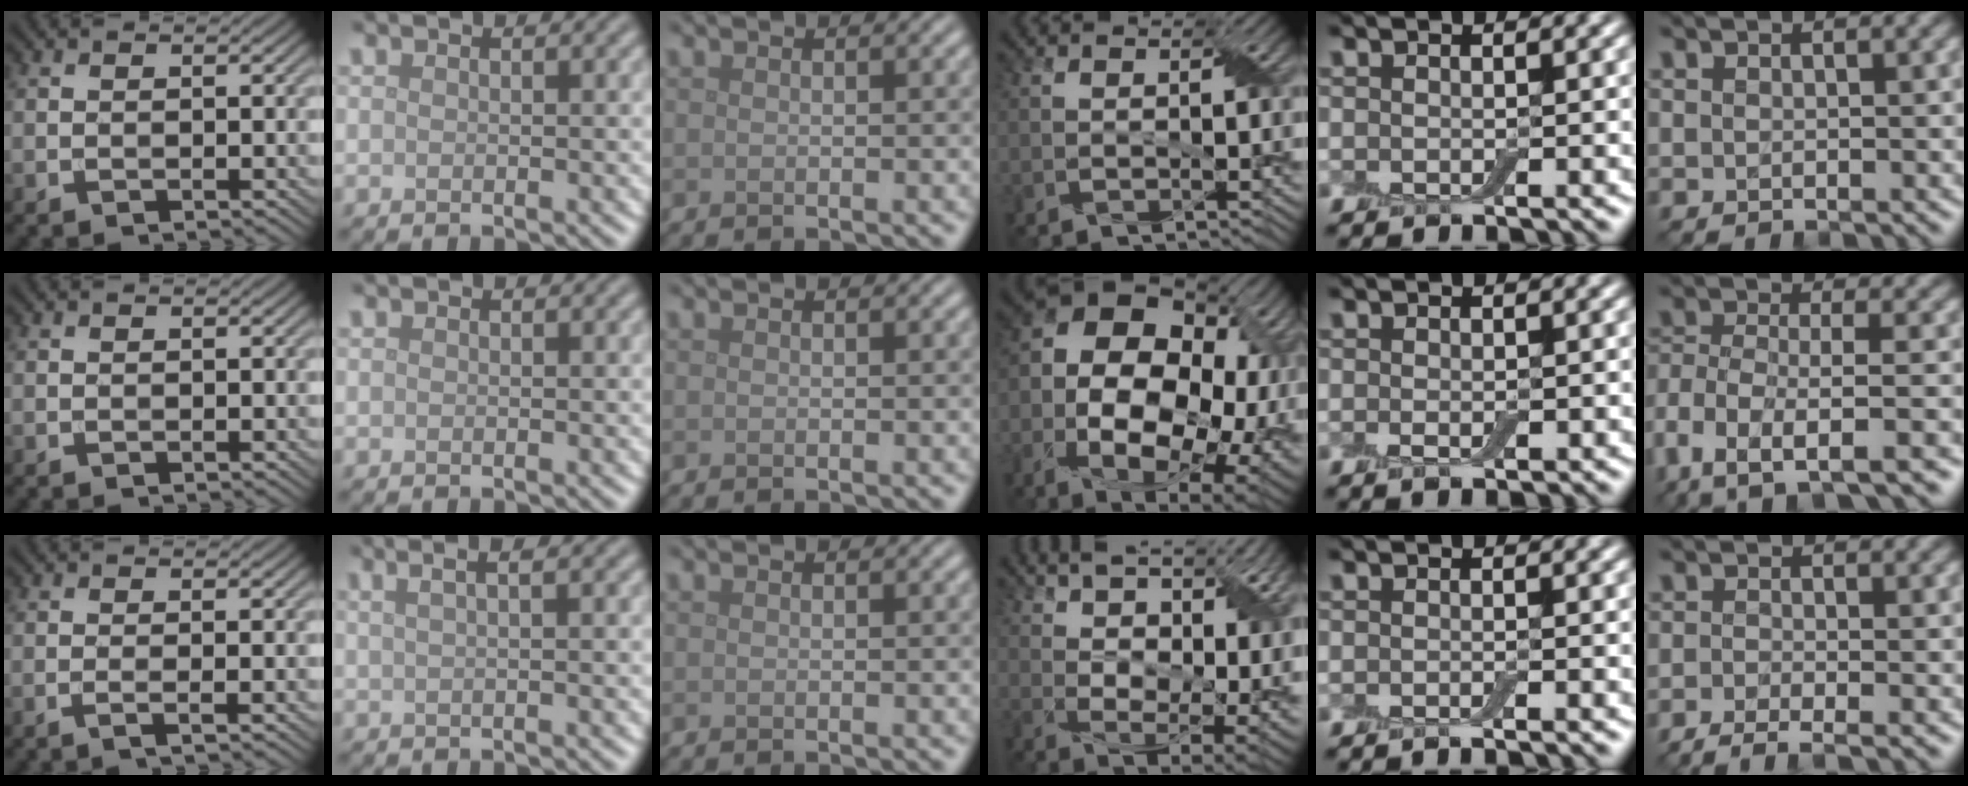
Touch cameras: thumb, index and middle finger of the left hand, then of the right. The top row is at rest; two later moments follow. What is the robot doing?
{"motion": "peel", "object": "bubble wrap"}